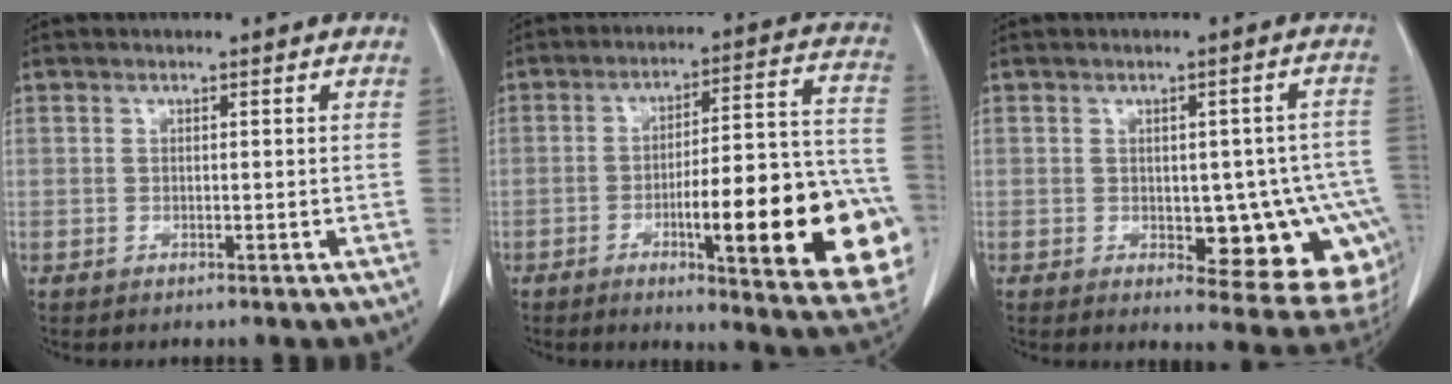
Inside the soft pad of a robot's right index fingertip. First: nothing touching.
{"total": 23.4, "force": [-6.9, 3.5, 22.1], "torque": [-0.215, 0.017, -0.082]}
{"total": 13.4, "force": [-2.6, 5.2, 12.1], "torque": [-0.092, 0.015, -0.015]}